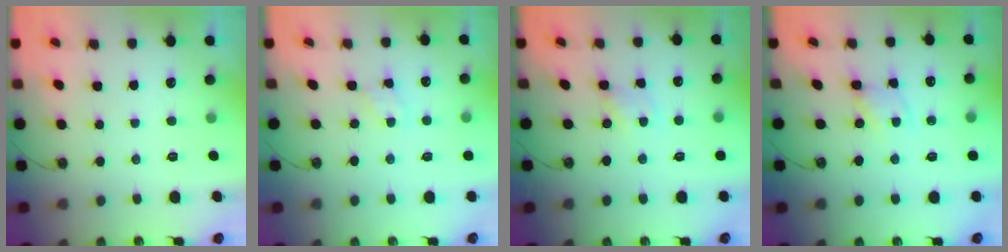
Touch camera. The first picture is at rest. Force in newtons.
{"total": 2.8, "press": 2.8, "slide": 0.4}
{"total": 1.4, "press": 1.4, "slide": 0.2}
{"total": 1.4, "press": 1.4, "slide": 0.2}